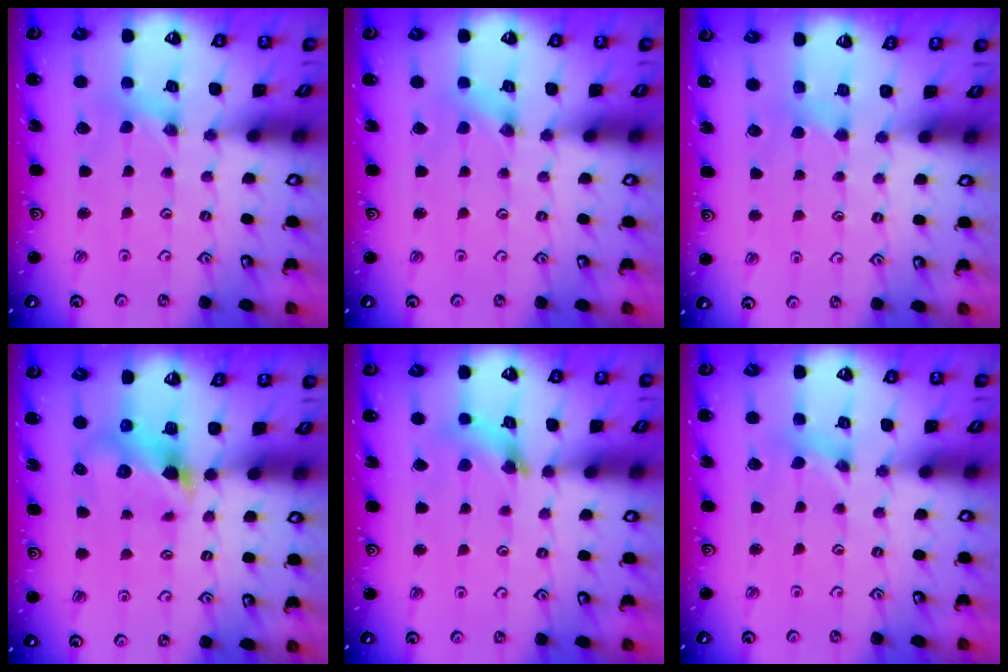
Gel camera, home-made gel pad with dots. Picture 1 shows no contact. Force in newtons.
{"total": 0.0}
{"total": 2.1, "press": 2.0, "slide": 0.4}
{"total": 6.0, "press": 6.0, "slide": 0.6}
{"total": 6.9, "press": 6.8, "slide": 0.8}
{"total": 1.7, "press": 1.7, "slide": 0.3}